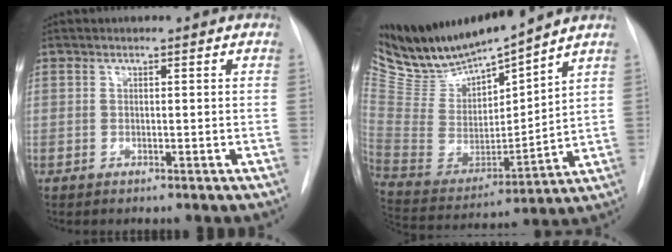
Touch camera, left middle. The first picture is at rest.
{"total": 14.6, "force": [13.9, 0.8, 4.2], "torque": [-0.089, -0.023, 0.280]}